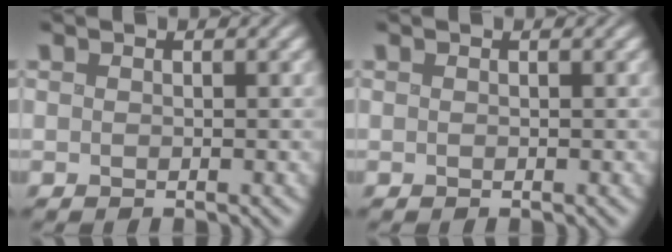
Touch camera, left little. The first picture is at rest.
{"total": 0.0}